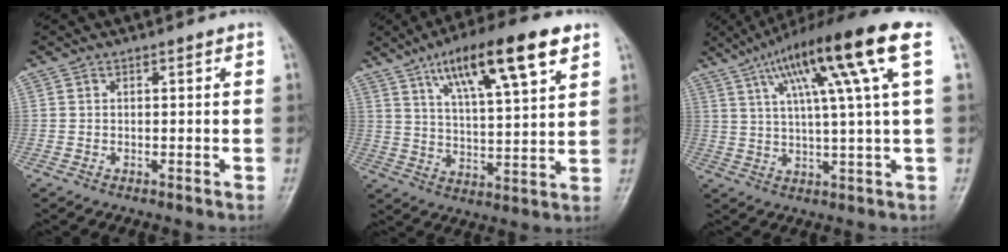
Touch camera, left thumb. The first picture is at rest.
{"total": 17.8, "force": [9.6, 4.6, 14.3], "torque": [-0.214, -0.024, 0.158]}
{"total": 17.1, "force": [7.1, 1.0, 15.5], "torque": [-0.256, 0.008, 0.113]}